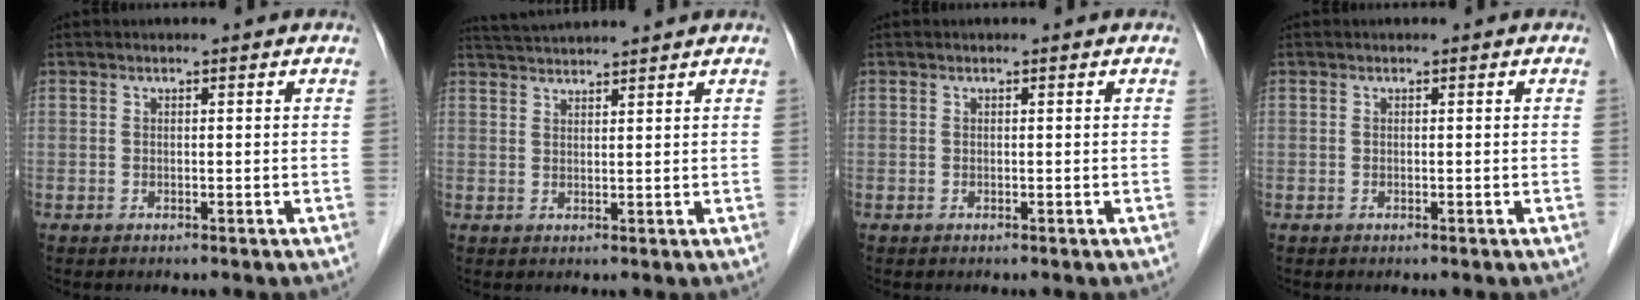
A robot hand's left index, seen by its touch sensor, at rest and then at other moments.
{"total": 6.1, "force": [5.8, -1.0, 1.7], "torque": [-0.032, 0.030, 0.096]}
{"total": 0.0}
{"total": 0.0}